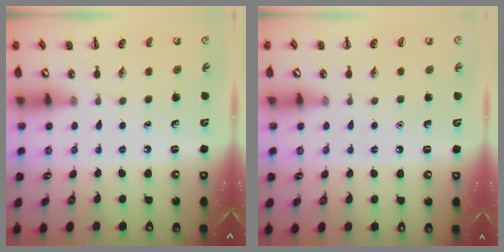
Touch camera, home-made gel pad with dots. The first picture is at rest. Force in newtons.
{"total": 1.5, "press": 1.5, "slide": 0.1}